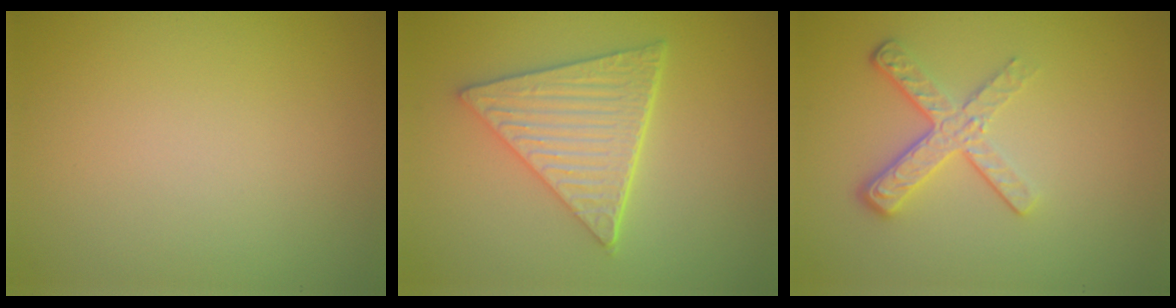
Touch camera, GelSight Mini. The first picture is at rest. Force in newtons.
{"total": 5.6, "press": 4.5, "slide": 3.3}
{"total": 3.5, "press": 2.5, "slide": 2.5}